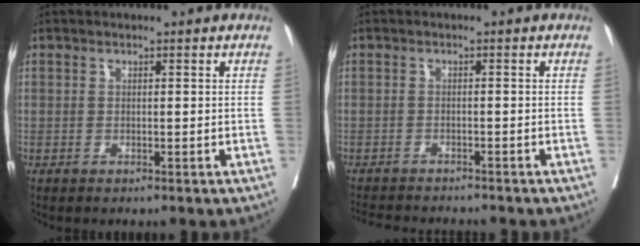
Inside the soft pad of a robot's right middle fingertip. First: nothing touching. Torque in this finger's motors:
{"motor_torque": [0.07, -0.14, 0.00, 0.00]}